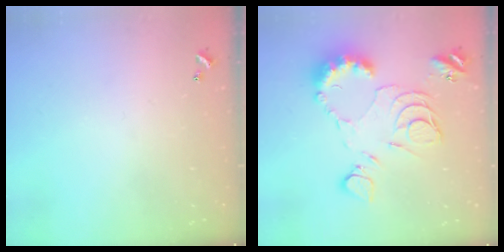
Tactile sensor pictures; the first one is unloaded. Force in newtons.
{"total": 14.4, "press": 14.4, "slide": 1.2}